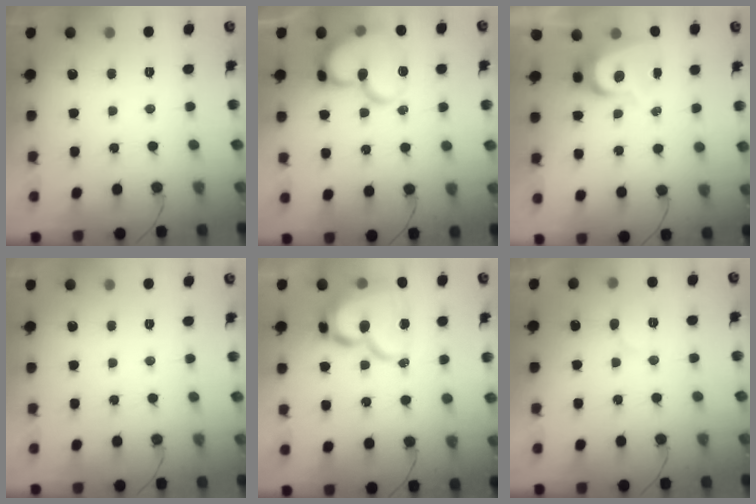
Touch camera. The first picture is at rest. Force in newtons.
{"total": 17.9, "press": 17.8, "slide": 1.9}
{"total": 6.8, "press": 6.8, "slide": 0.6}
{"total": 0.0}
{"total": 17.5, "press": 17.4, "slide": 1.5}
{"total": 7.5, "press": 7.5, "slide": 0.5}